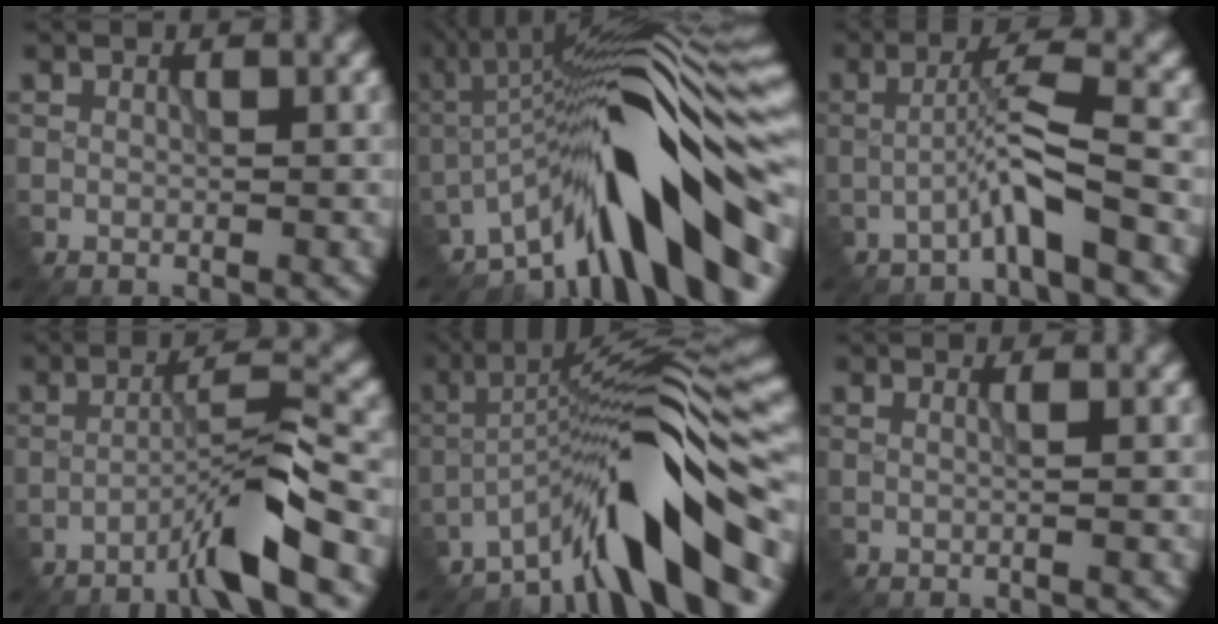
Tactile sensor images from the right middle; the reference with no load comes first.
{"total": 13.8, "force": [-6.5, 3.0, 11.8], "torque": [-0.173, 0.030, -0.103]}
{"total": 3.6, "force": [-1.9, -0.2, 3.1], "torque": [-0.058, 0.020, -0.046]}
{"total": 5.6, "force": [-3.6, -0.1, 4.3], "torque": [-0.071, 0.019, -0.077]}
{"total": 10.8, "force": [-6.9, 1.4, 8.2], "torque": [-0.121, 0.025, -0.121]}
{"total": 1.3, "force": [0.3, 0.6, 1.1], "torque": [-0.008, 0.000, -0.011]}